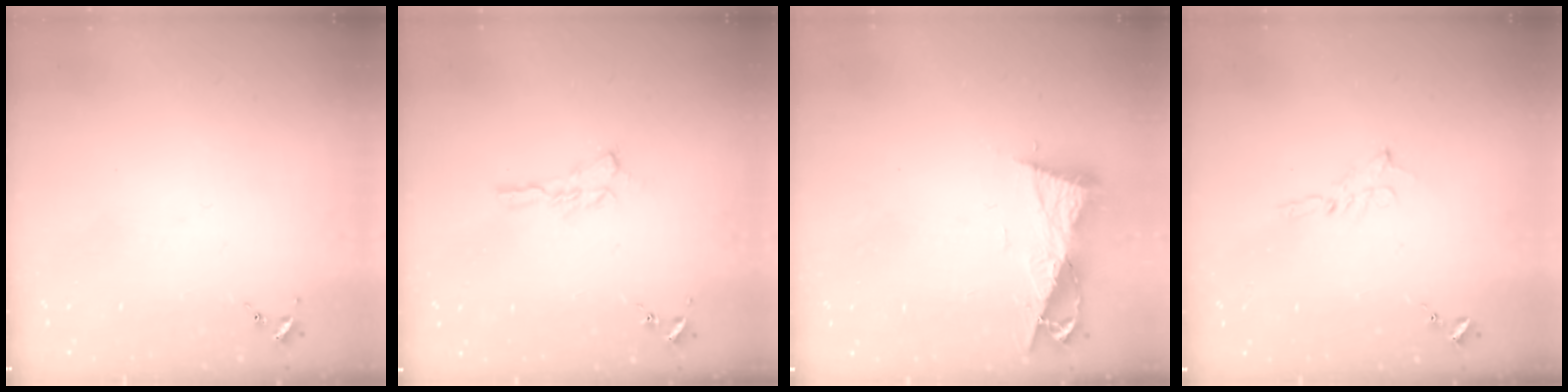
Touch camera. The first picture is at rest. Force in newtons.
{"total": 7.5, "press": 7.5, "slide": 0.3}
{"total": 9.4, "press": 9.3, "slide": 0.8}
{"total": 2.0, "press": 2.0, "slide": 0.2}